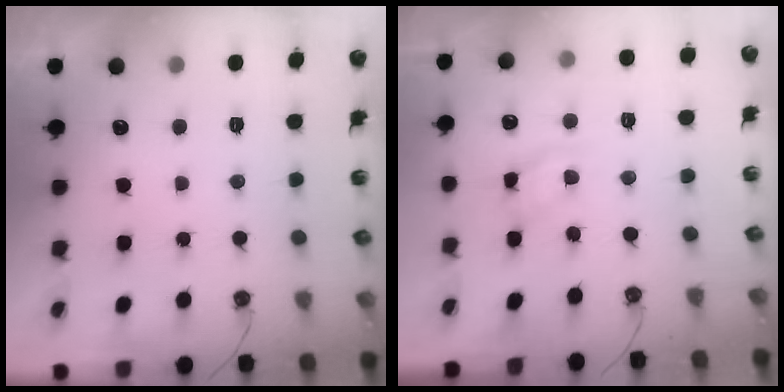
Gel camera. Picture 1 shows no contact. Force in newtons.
{"total": 8.2, "press": 8.2, "slide": 0.5}